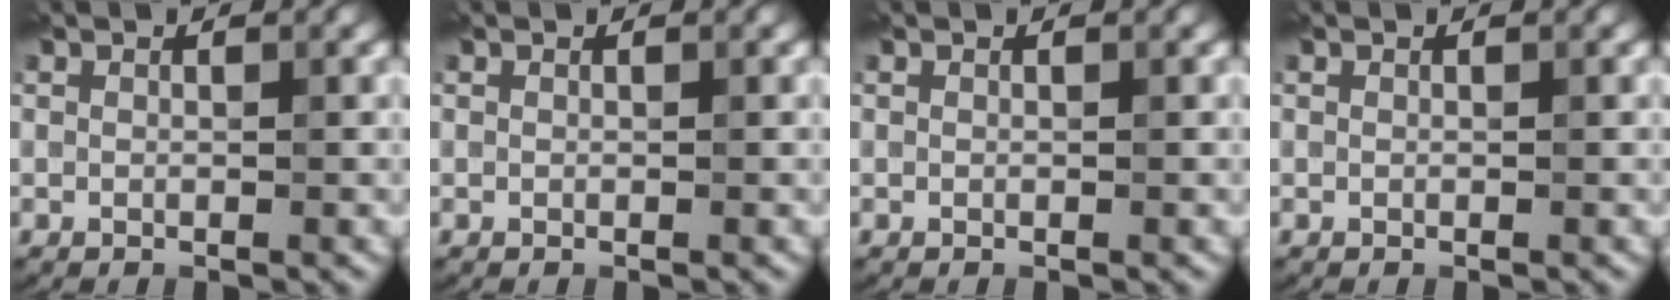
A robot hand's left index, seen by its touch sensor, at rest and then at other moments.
{"total": 0.0}
{"total": 0.0}
{"total": 0.0}